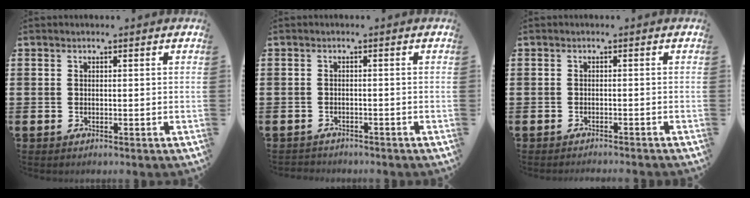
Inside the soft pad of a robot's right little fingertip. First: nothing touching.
{"total": 1.1, "force": [-1.0, 0.1, -0.2], "torque": [0.000, 0.003, -0.023]}
{"total": 0.9, "force": [-0.8, -0.2, 0.0], "torque": [0.001, 0.000, -0.018]}